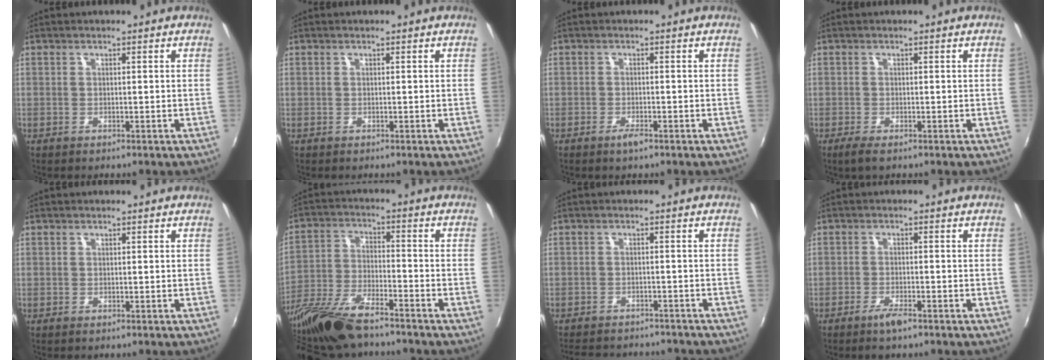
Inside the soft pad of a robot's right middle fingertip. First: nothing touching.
{"total": 0.0}
{"total": 1.9, "force": [-1.3, 0.4, 1.3], "torque": [-0.031, -0.004, -0.028]}
{"total": 1.8, "force": [-1.1, 0.1, 1.5], "torque": [-0.031, -0.007, -0.019]}
{"total": 0.0}
{"total": 17.3, "force": [-13.8, 4.2, 9.5], "torque": [-0.208, -0.042, -0.256]}
{"total": 11.7, "force": [-10.3, 3.6, 4.3], "torque": [-0.097, -0.011, -0.142]}
{"total": 3.2, "force": [-2.3, 0.5, 2.1], "torque": [-0.052, -0.005, -0.047]}